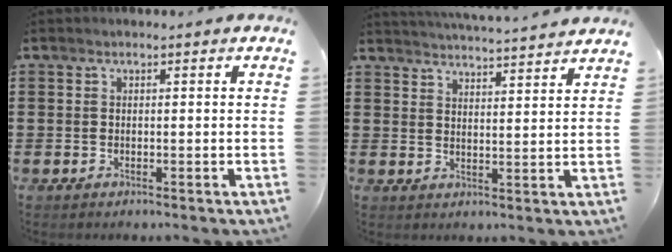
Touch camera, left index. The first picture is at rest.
{"total": 4.0, "force": [3.9, -0.9, 0.3], "torque": [-0.020, -0.029, 0.068]}